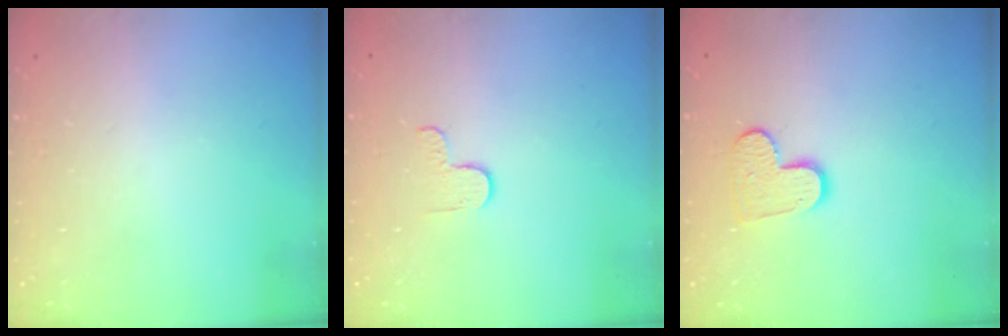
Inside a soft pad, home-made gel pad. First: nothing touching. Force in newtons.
{"total": 2.7, "press": 2.6, "slide": 0.4}
{"total": 9.2, "press": 9.2, "slide": 0.6}